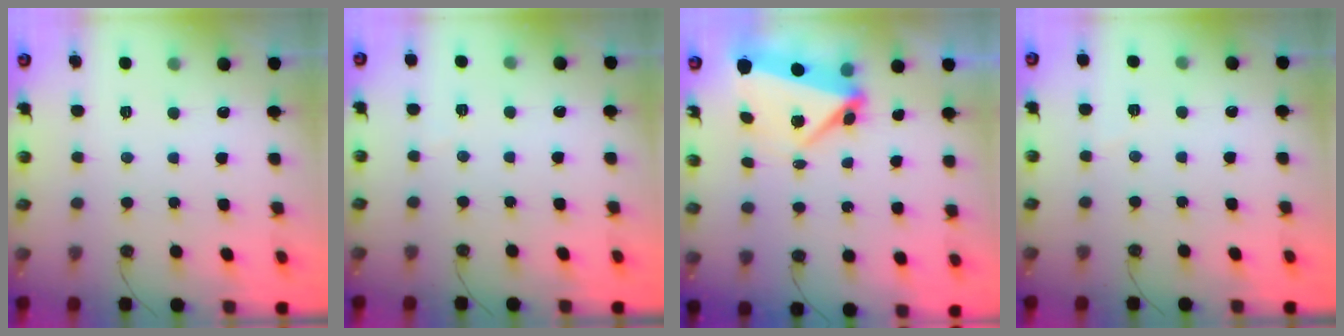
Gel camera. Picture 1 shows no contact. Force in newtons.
{"total": 3.3, "press": 1.9, "slide": 2.7}
{"total": 5.8, "press": 5.4, "slide": 2.1}
{"total": 2.7, "press": 2.4, "slide": 1.1}